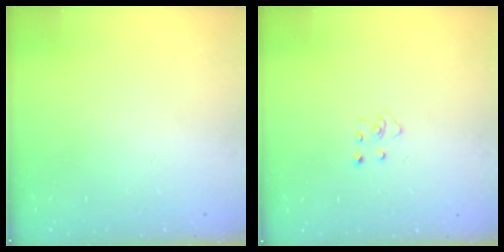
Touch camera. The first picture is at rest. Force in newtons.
{"total": 2.8, "press": 2.8, "slide": 0.3}